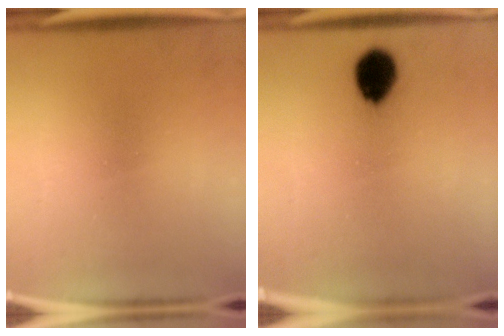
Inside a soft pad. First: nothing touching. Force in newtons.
{"total": 8.5}